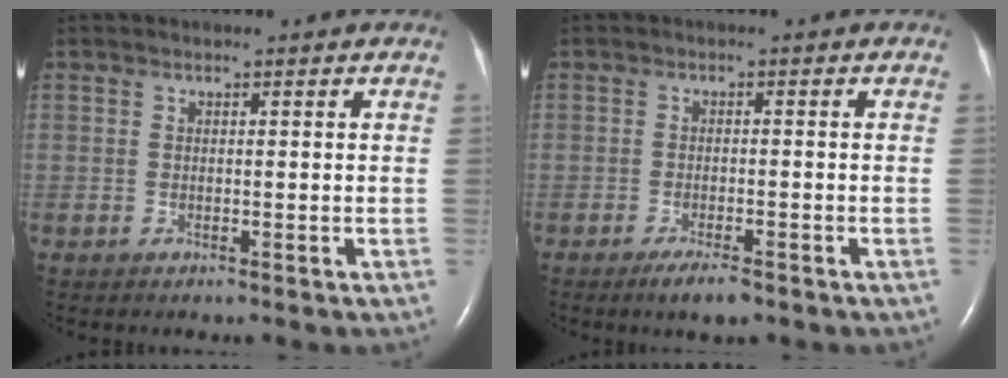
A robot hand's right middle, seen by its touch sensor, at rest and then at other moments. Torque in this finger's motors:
{"motor_torque": [0.44, -0.36, 0.00, 0.02]}